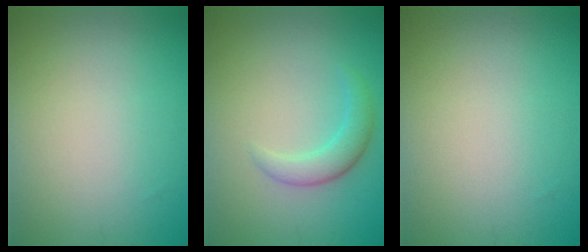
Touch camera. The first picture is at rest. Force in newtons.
{"total": 2.4, "press": 2.4, "slide": 0.1}
{"total": 0.0}